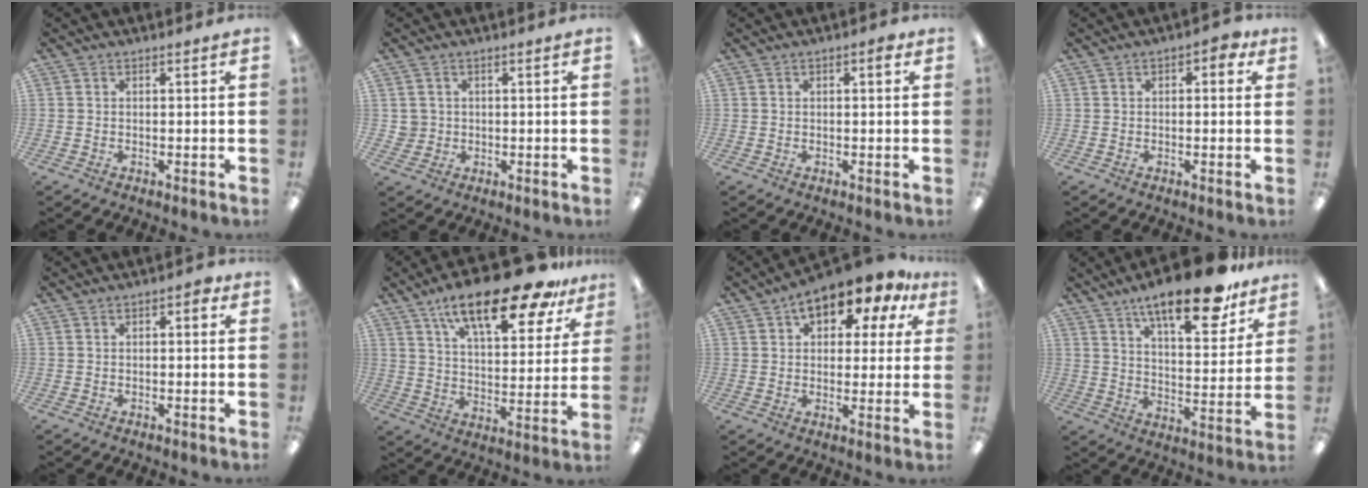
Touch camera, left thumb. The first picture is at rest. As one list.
[{"total": 2.6, "force": [0.5, 2.6, -0.3], "torque": [-0.003, 0.003, 0.008]}, {"total": 1.7, "force": [0.7, 0.7, 1.4], "torque": [-0.021, 0.003, 0.009]}, {"total": 2.9, "force": [0.6, 1.6, 2.3], "torque": [-0.031, 0.002, 0.006]}, {"total": 2.0, "force": [0.4, 1.1, 1.6], "torque": [-0.024, 0.002, 0.005]}, {"total": 21.8, "force": [14.7, 7.6, 14.3], "torque": [-0.224, -0.078, 0.240]}, {"total": 12.2, "force": [8.3, 5.6, 6.9], "torque": [-0.106, -0.043, 0.144]}, {"total": 18.2, "force": [13.3, 5.6, 11.1], "torque": [-0.167, -0.080, 0.217]}]